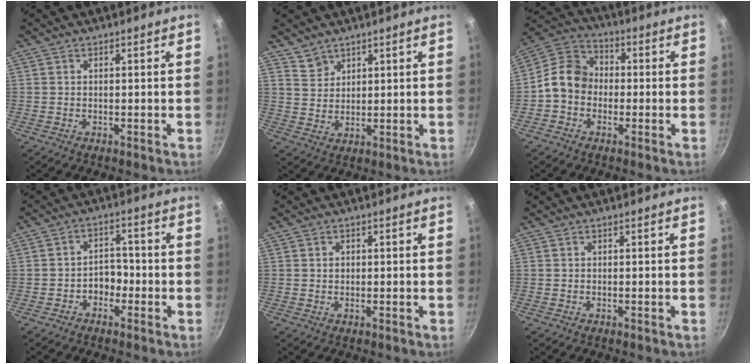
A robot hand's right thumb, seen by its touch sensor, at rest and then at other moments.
{"total": 3.8, "force": [3.0, 2.2, 0.5], "torque": [0.006, -0.004, 0.064]}
{"total": 9.4, "force": [-1.4, 7.8, 5.1], "torque": [-0.062, 0.033, -0.050]}
{"total": 4.1, "force": [-1.9, 3.0, 2.1], "torque": [-0.001, 0.026, -0.034]}
{"total": 1.3, "force": [0.3, 1.1, 0.6], "torque": [-0.008, 0.003, 0.005]}
{"total": 0.0}